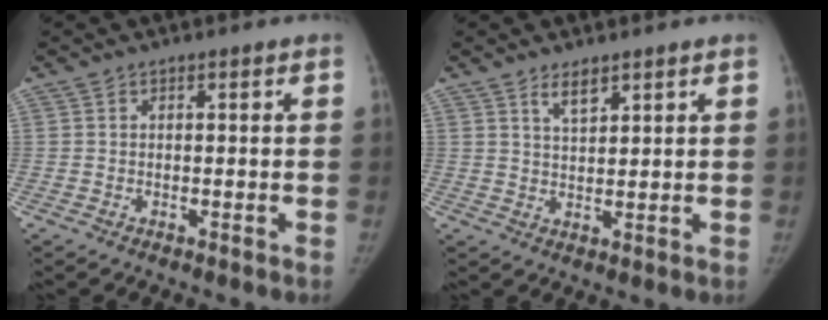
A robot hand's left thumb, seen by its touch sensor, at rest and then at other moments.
{"total": 3.2, "force": [2.3, 1.1, 1.9], "torque": [-0.027, -0.017, 0.045]}